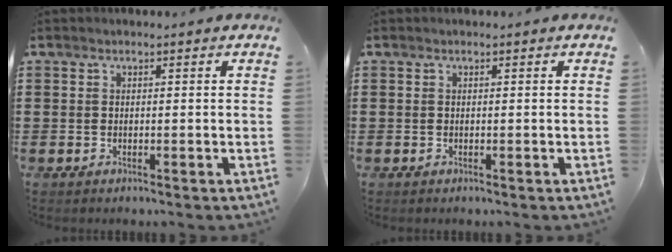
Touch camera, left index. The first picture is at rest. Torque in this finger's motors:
{"motor_torque": [0.00, 0.00, 0.00, 0.00]}